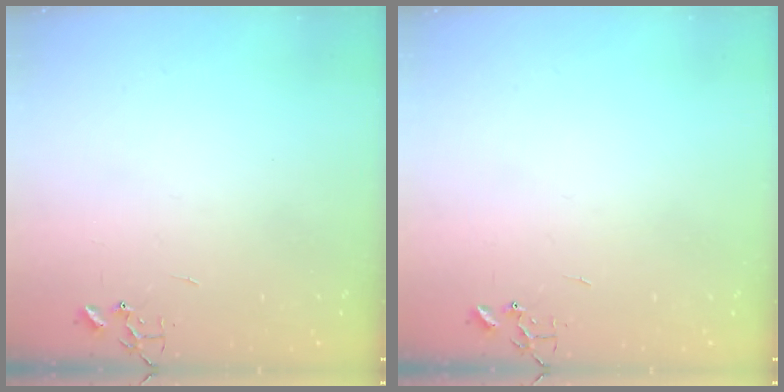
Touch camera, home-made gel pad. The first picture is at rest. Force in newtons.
{"total": 0.0}